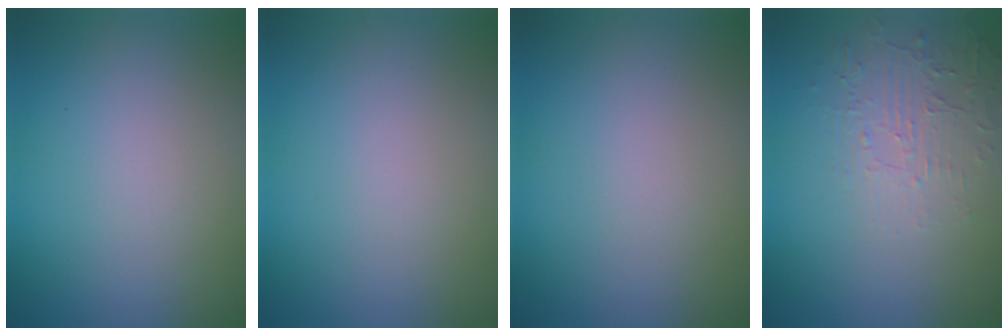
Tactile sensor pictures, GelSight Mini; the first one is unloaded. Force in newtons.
{"total": 0.0}
{"total": 0.0}
{"total": 1.9, "press": 0.8, "slide": 1.7}